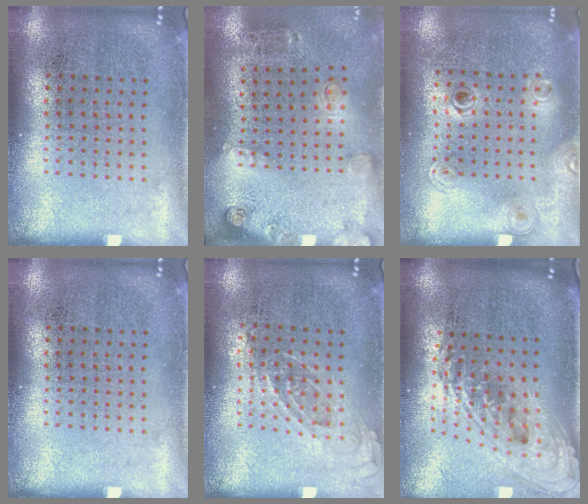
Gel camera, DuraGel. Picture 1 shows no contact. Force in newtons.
{"total": 2.1, "press": 1.3, "slide": 1.6}
{"total": 1.2, "press": 1.0, "slide": 0.6}
{"total": 0.0}
{"total": 0.8, "press": 0.8, "slide": 0.3}
{"total": 2.3, "press": 1.6, "slide": 1.7}